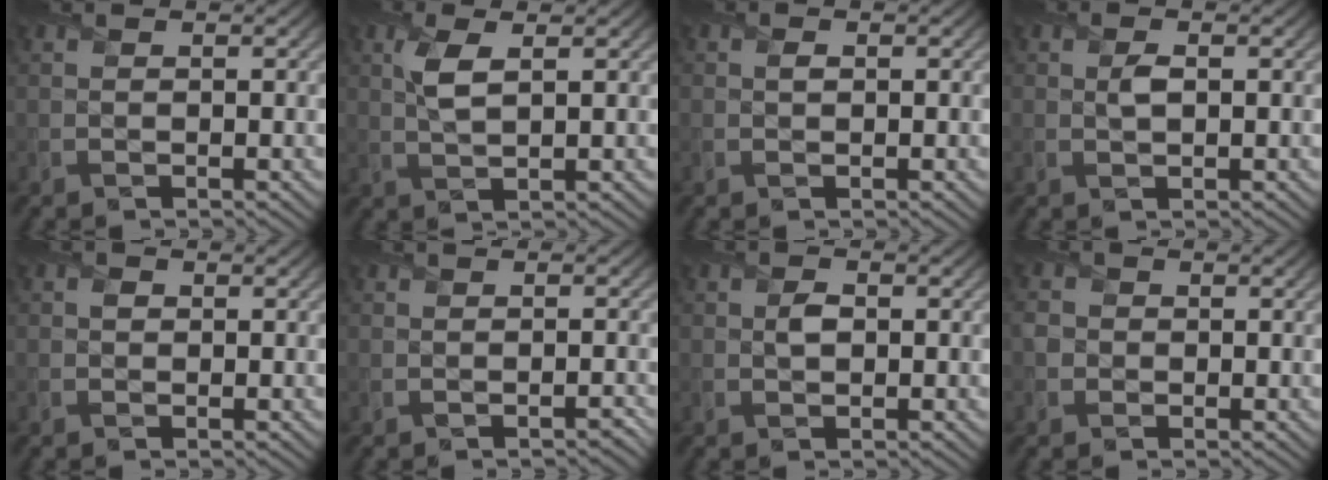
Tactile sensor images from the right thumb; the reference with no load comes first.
{"total": 3.5, "force": [1.3, 1.3, 3.0], "torque": [-0.075, 0.003, 0.025]}
{"total": 0.9, "force": [0.1, 0.7, 0.5], "torque": [-0.009, -0.004, -0.001]}
{"total": 1.7, "force": [0.2, 1.1, 1.3], "torque": [-0.031, -0.003, 0.002]}
{"total": 1.1, "force": [0.0, 1.0, 0.4], "torque": [-0.005, -0.005, -0.006]}
{"total": 1.0, "force": [-0.7, 0.6, 0.5], "torque": [-0.007, -0.005, -0.012]}
{"total": 1.9, "force": [0.0, 1.4, 1.3], "torque": [-0.027, -0.003, -0.002]}
{"total": 2.4, "force": [-0.3, 2.3, 0.6], "torque": [-0.016, -0.003, -0.011]}